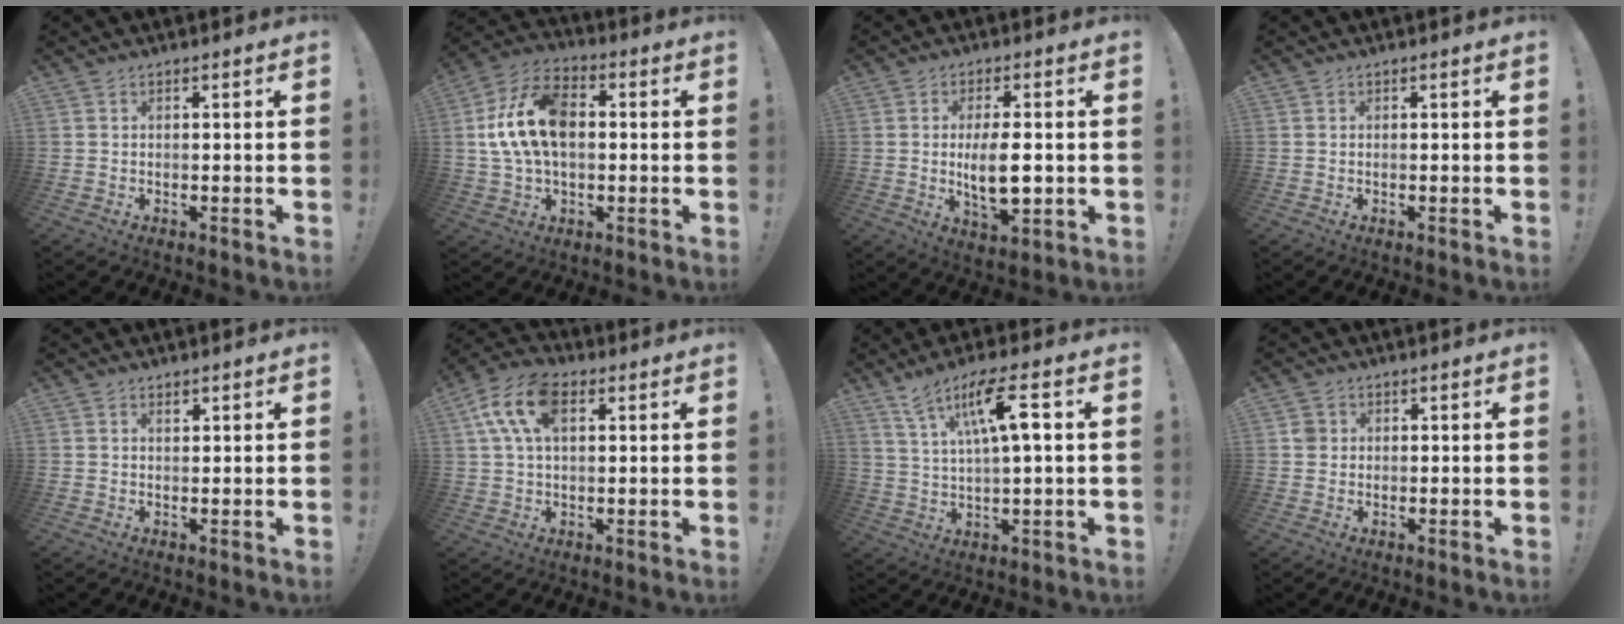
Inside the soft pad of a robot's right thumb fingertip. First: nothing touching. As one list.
[{"total": 16.4, "force": [1.3, 10.8, 12.2], "torque": [-0.234, 0.007, 0.023]}, {"total": 10.3, "force": [-0.6, 4.2, 9.4], "torque": [-0.159, -0.012, -0.013]}, {"total": 0.0}, {"total": 1.1, "force": [0.9, 0.5, 0.4], "torque": [0.008, -0.007, 0.015]}, {"total": 13.3, "force": [4.4, 7.7, 9.8], "torque": [-0.199, 0.003, 0.083]}, {"total": 11.9, "force": [4.7, 2.0, 10.8], "torque": [-0.189, -0.007, 0.073]}, {"total": 2.8, "force": [0.5, 2.6, 0.9], "torque": [-0.007, 0.004, 0.008]}]